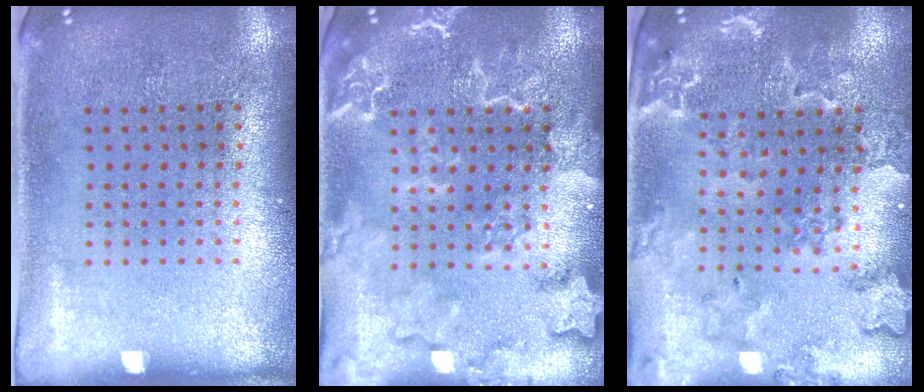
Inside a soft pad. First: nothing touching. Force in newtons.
{"total": 4.4, "press": 4.4, "slide": 0.5}
{"total": 1.9, "press": 1.9, "slide": 0.2}